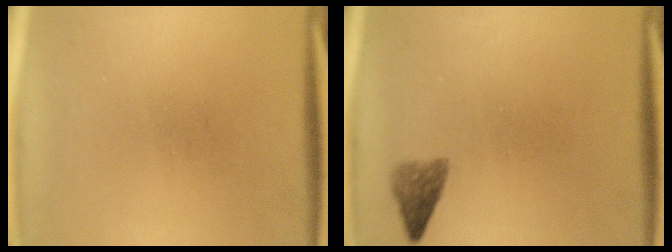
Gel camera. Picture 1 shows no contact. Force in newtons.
{"total": 2.3}